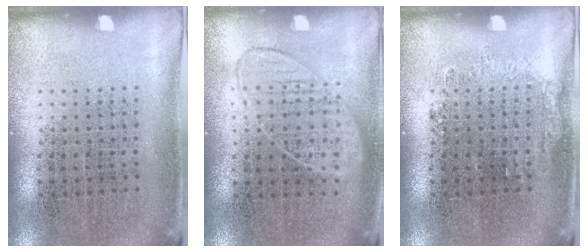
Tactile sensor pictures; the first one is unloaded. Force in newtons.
{"total": 0.9, "press": 0.8, "slide": 0.3}
{"total": 0.7, "press": 0.7, "slide": 0.2}